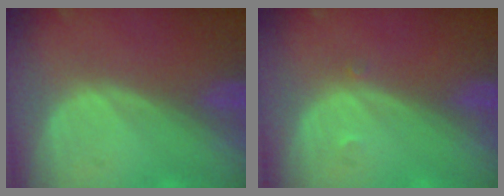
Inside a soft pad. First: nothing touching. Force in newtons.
{"total": 0.7, "press": 0.5, "slide": 0.5}